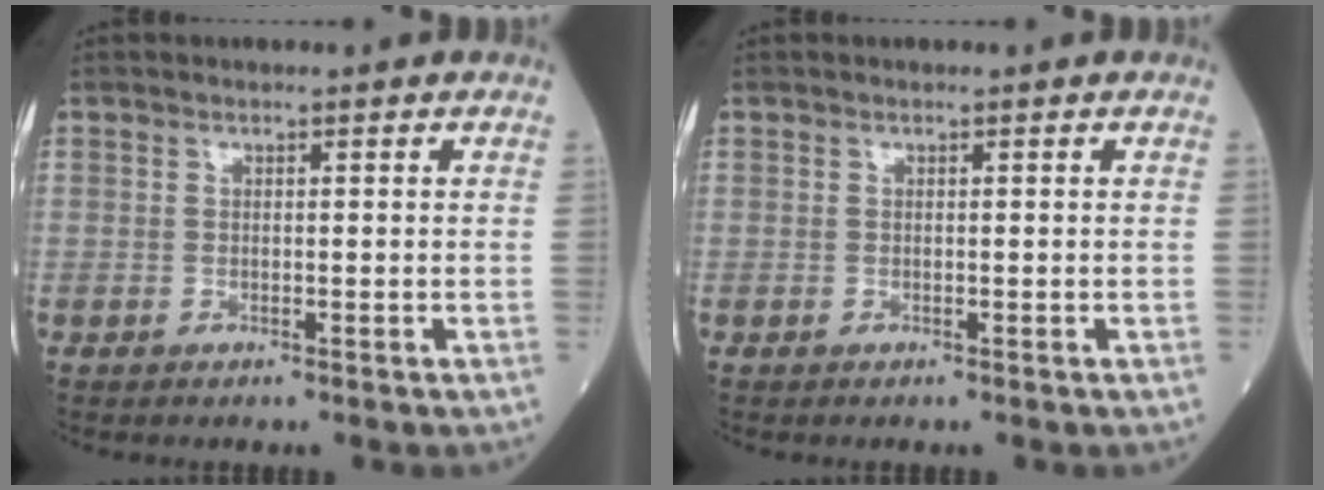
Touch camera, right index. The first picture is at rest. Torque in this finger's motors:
{"motor_torque": [0.00, 0.00, 0.01, 0.00]}